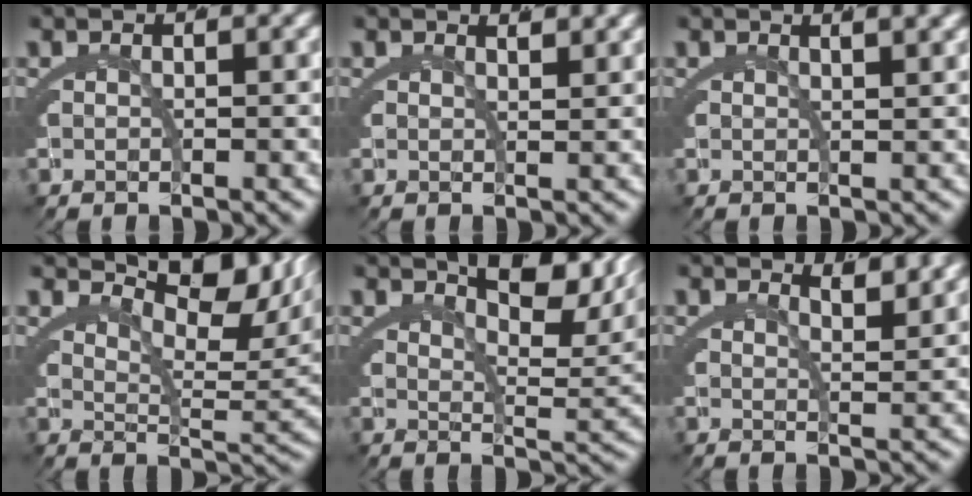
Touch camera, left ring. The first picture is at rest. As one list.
[{"total": 1.5, "force": [1.4, -0.2, 0.4], "torque": [-0.003, -0.003, 0.024]}, {"total": 1.9, "force": [1.5, -0.2, 1.1], "torque": [-0.010, 0.005, 0.022]}, {"total": 8.4, "force": [5.4, 2.0, 6.1], "torque": [-0.069, 0.013, 0.080]}, {"total": 8.6, "force": [6.0, 1.7, 5.9], "torque": [-0.053, 0.017, 0.087]}, {"total": 3.0, "force": [2.7, -0.4, 1.1], "torque": [-0.009, -0.004, 0.044]}]